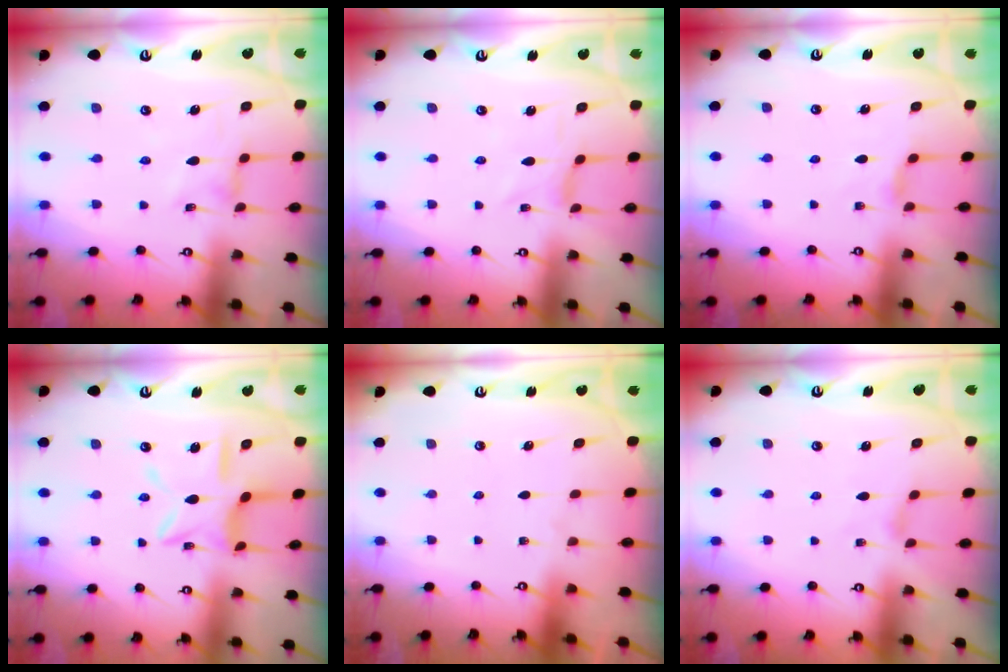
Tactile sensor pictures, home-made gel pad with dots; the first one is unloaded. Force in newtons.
{"total": 0.0}
{"total": 2.7, "press": 2.7, "slide": 0.3}
{"total": 11.0, "press": 11.0, "slide": 0.8}
{"total": 0.0}
{"total": 0.0}